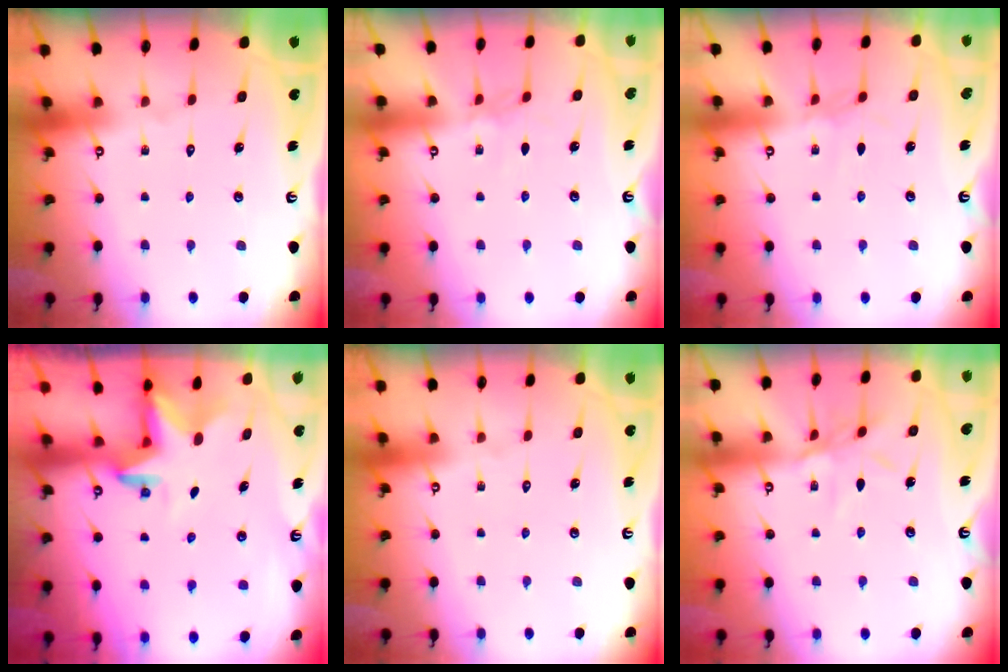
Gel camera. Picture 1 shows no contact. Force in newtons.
{"total": 2.9, "press": 2.9, "slide": 0.5}
{"total": 1.9, "press": 1.9, "slide": 0.5}
{"total": 2.8, "press": 2.8, "slide": 0.2}
{"total": 0.0}
{"total": 7.6, "press": 7.6, "slide": 0.5}